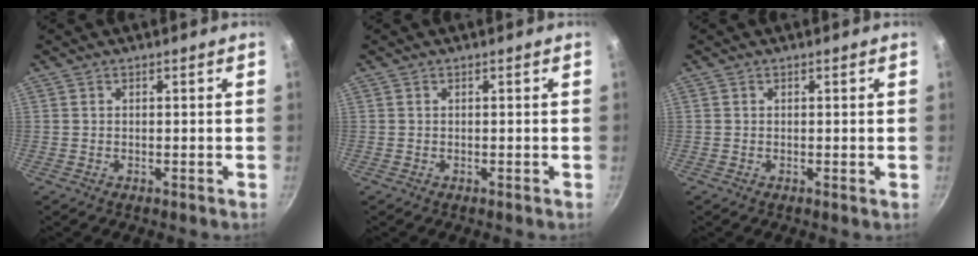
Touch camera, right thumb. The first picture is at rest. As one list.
[{"total": 0.0}, {"total": 0.0}]